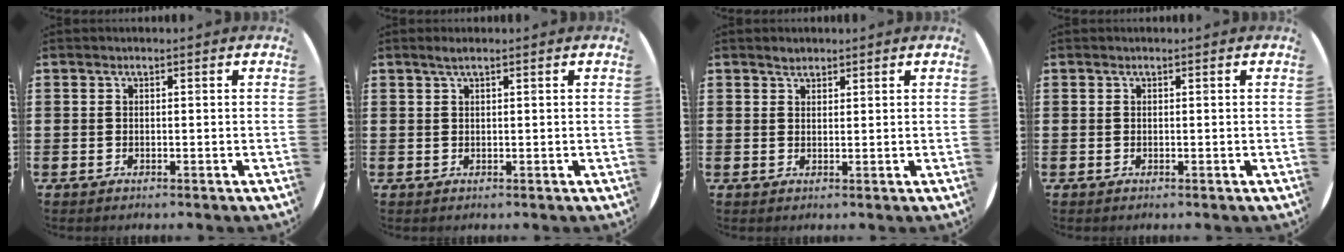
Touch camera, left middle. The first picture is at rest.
{"total": 1.1, "force": [0.7, 0.0, 0.8], "torque": [-0.014, 0.004, 0.012]}
{"total": 1.3, "force": [1.3, 0.5, 0.1], "torque": [0.006, 0.000, 0.022]}
{"total": 0.0}